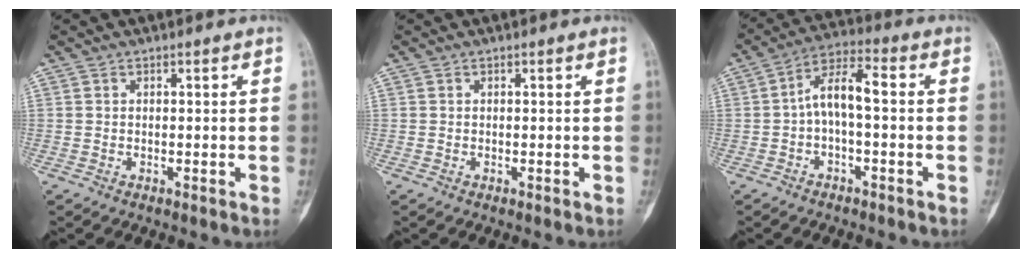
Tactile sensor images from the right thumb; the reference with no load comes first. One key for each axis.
{"total": 0.0}
{"total": 7.6, "fx": -0.6, "fy": 2.9, "fz": 7.0, "tx": -0.128, "ty": 0.042, "tz": -0.019}